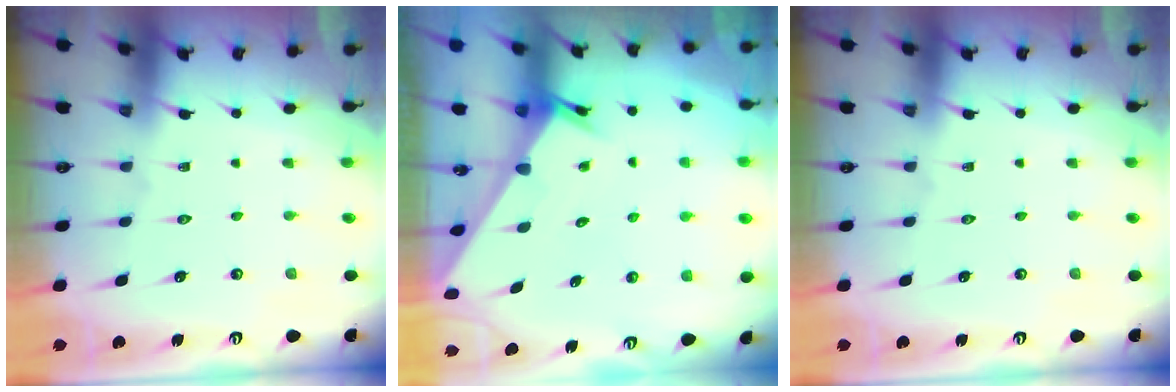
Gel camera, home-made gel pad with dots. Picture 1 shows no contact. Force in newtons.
{"total": 2.4, "press": 2.4, "slide": 0.1}
{"total": 0.0}